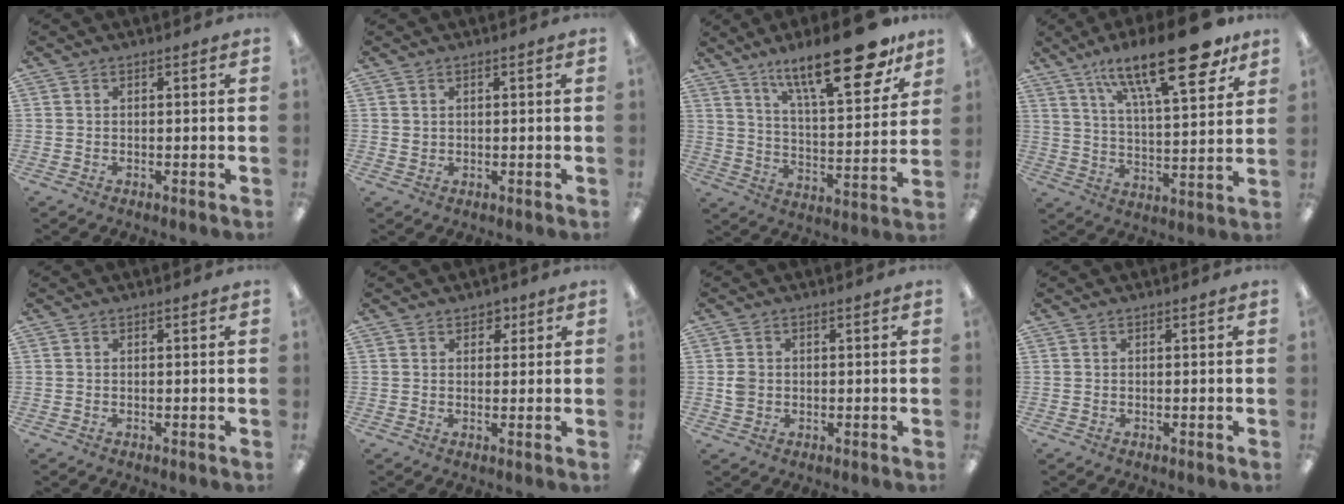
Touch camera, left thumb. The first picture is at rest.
{"total": 1.0, "force": [0.8, 0.6, 0.2], "torque": [-0.006, 0.001, 0.014]}
{"total": 23.4, "force": [15.9, 7.2, 15.6], "torque": [-0.224, -0.102, 0.256]}
{"total": 22.8, "force": [14.2, 7.5, 16.2], "torque": [-0.243, -0.074, 0.227]}
{"total": 0.0}
{"total": 2.7, "force": [1.8, 1.8, 1.0], "torque": [-0.008, -0.004, 0.029]}
{"total": 2.5, "force": [0.1, 2.3, 1.2], "torque": [-0.015, 0.001, 0.000]}
{"total": 0.0}